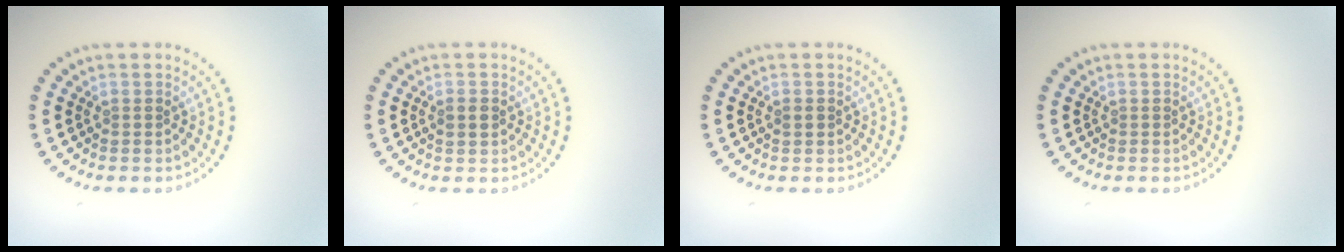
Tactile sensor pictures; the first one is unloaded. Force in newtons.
{"total": 1.2, "press": 1.2, "slide": 0.2}
{"total": 0.9, "press": 0.9, "slide": 0.2}
{"total": 0.0}